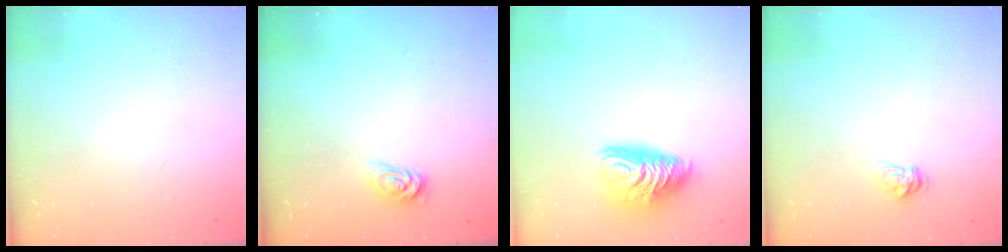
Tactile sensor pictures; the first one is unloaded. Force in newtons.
{"total": 2.8, "press": 2.8, "slide": 0.4}
{"total": 10.4, "press": 10.4, "slide": 0.9}
{"total": 5.5, "press": 5.5, "slide": 0.6}